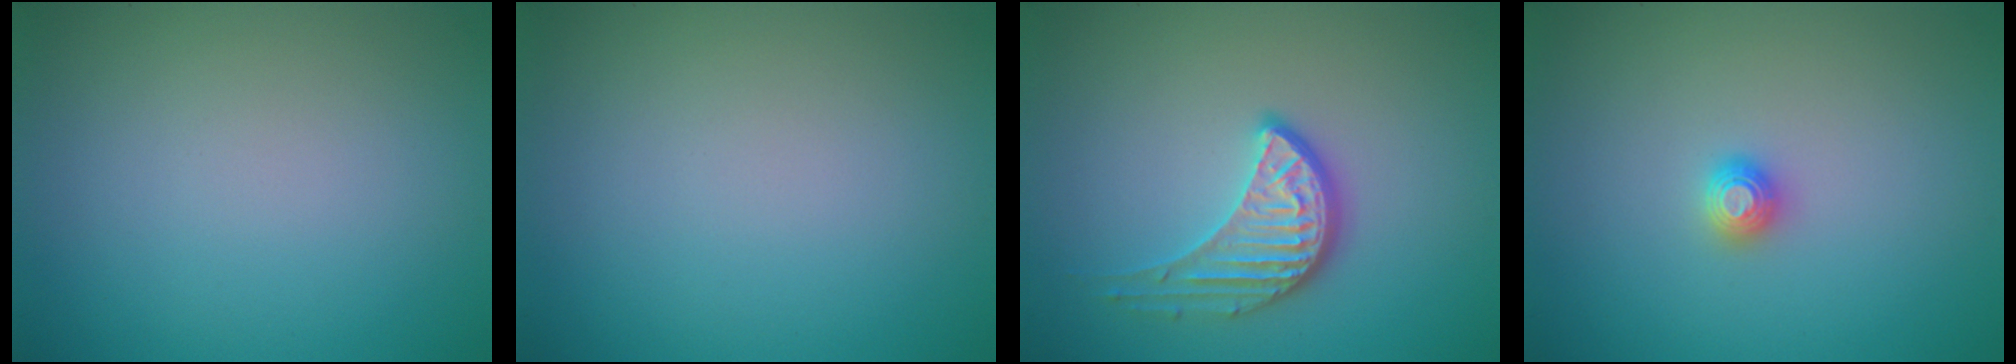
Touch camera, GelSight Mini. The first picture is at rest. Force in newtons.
{"total": 0.0}
{"total": 3.7, "press": 3.0, "slide": 2.2}
{"total": 0.9, "press": 0.9, "slide": 0.0}